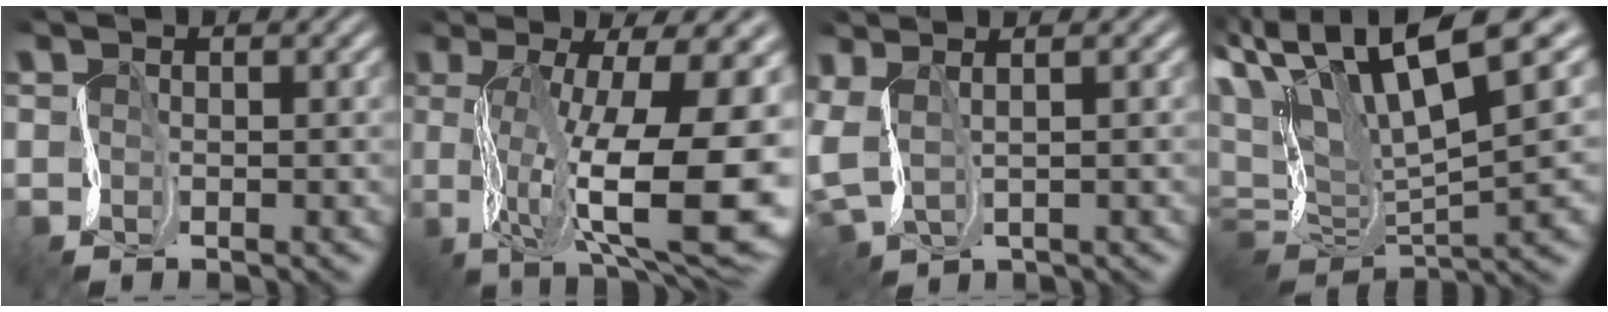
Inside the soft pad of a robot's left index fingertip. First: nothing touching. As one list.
[{"total": 16.3, "force": [-0.7, 5.8, 15.2], "torque": [-0.229, -0.002, 0.012]}, {"total": 4.2, "force": [2.1, 2.4, 2.7], "torque": [-0.073, 0.018, 0.041]}, {"total": 12.1, "force": [6.2, 3.2, 9.9], "torque": [-0.184, 0.026, 0.117]}]